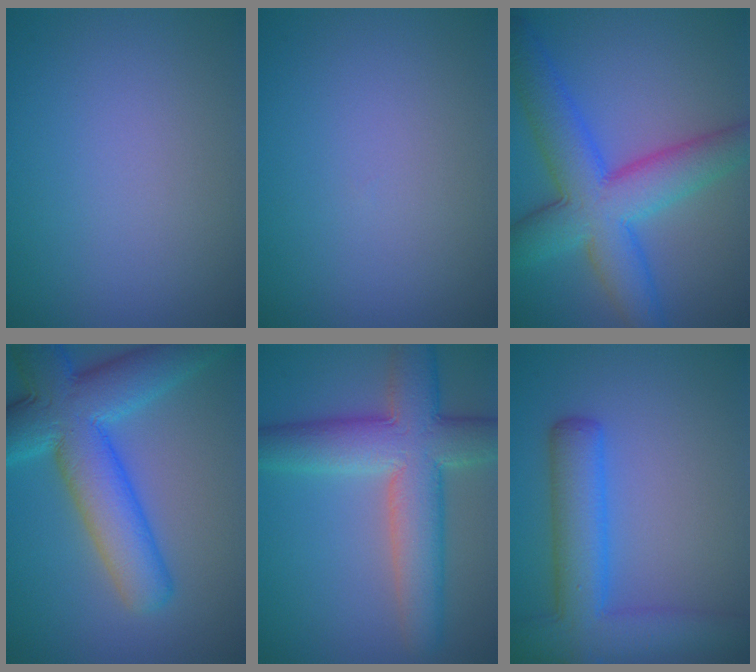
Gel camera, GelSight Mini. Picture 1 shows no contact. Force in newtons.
{"total": 0.0}
{"total": 9.0, "press": 9.0, "slide": 0.2}
{"total": 10.0, "press": 10.0, "slide": 0.8}
{"total": 8.8, "press": 8.8, "slide": 0.5}
{"total": 6.6, "press": 6.6, "slide": 0.4}